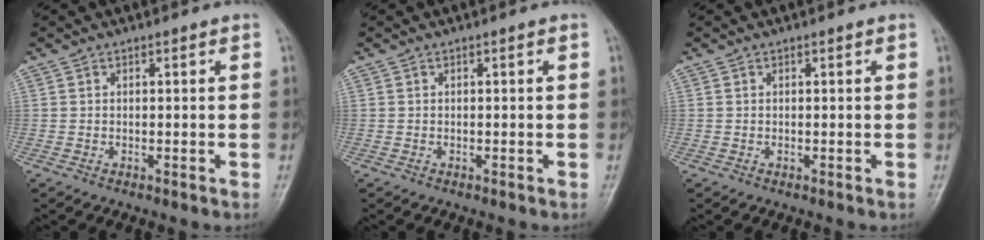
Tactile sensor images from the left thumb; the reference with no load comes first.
{"total": 0.0}
{"total": 0.0}